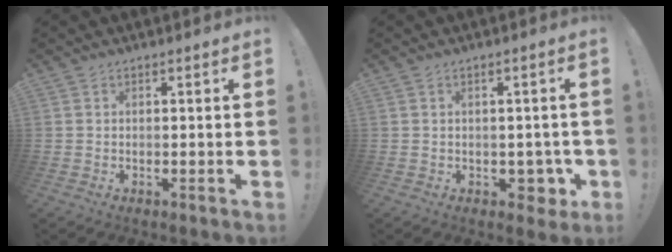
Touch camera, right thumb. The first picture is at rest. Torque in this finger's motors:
{"motor_torque": [-0.03, -0.13, 0.27, -0.52, -0.03]}